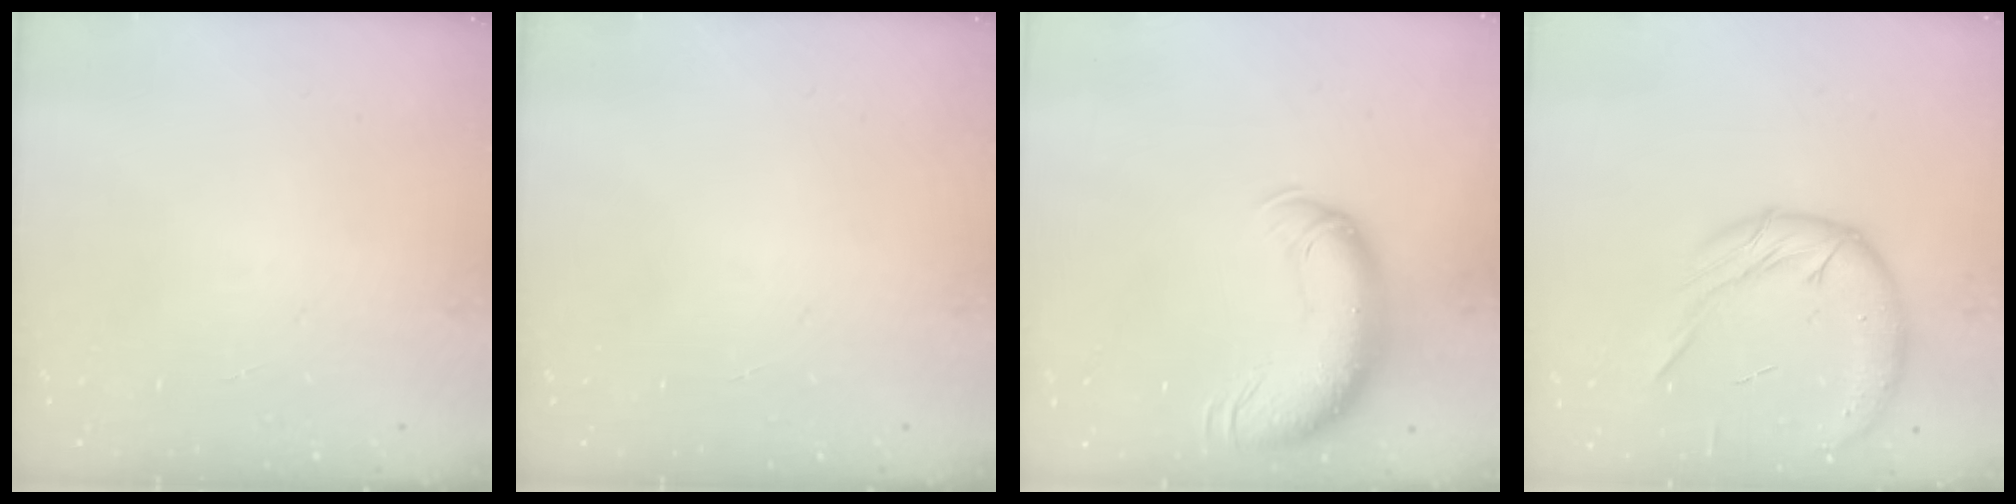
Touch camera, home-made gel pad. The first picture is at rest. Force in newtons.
{"total": 0.0}
{"total": 13.5, "press": 13.1, "slide": 3.5}
{"total": 16.1, "press": 15.9, "slide": 2.5}